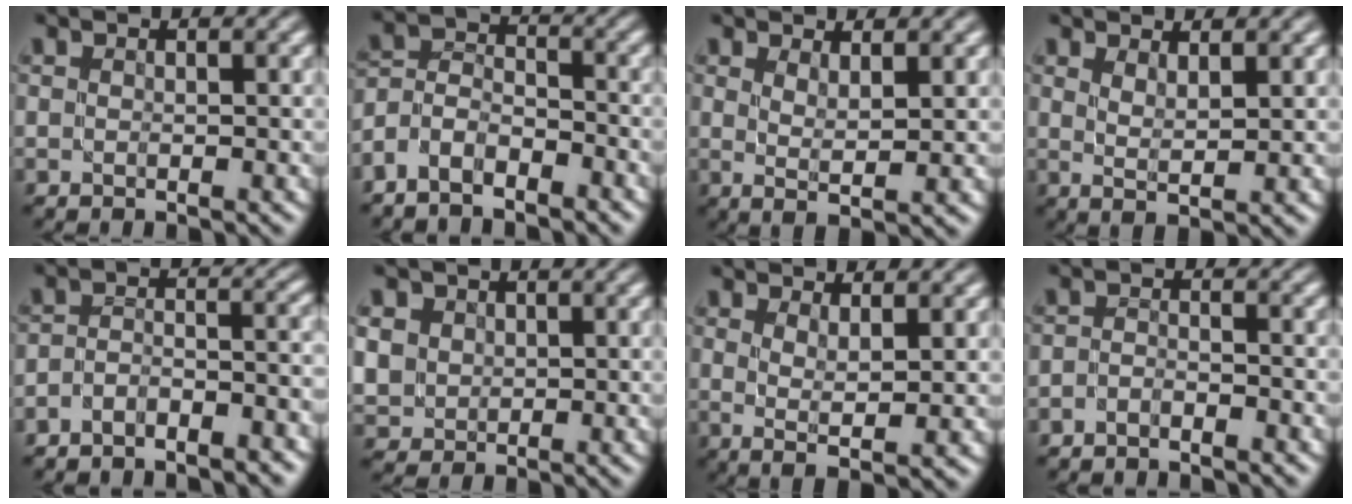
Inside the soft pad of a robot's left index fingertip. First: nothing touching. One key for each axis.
{"total": 4.3, "fx": -3.4, "fy": 2.0, "fz": 1.8, "tx": -0.029, "ty": 0.005, "tz": -0.074}
{"total": 2.3, "fx": 1.3, "fy": 0.4, "fz": 1.9, "tx": -0.029, "ty": -0.009, "tz": 0.021}
{"total": 2.1, "fx": 1.4, "fy": 0.3, "fz": 1.5, "tx": -0.022, "ty": -0.007, "tz": 0.024}
{"total": 4.1, "fx": -3.3, "fy": 1.2, "fz": 2.1, "tx": -0.041, "ty": -0.004, "tz": -0.054}
{"total": 5.4, "fx": 1.7, "fy": 4.6, "fz": 2.2, "tx": -0.077, "ty": 0.019, "tz": 0.027}
{"total": 2.5, "fx": 1.0, "fy": 0.3, "fz": 2.2, "tx": -0.036, "ty": -0.012, "tz": 0.018}
{"total": 1.8, "fx": -1.7, "fy": 0.2, "fz": 0.6, "tx": -0.012, "ty": -0.002, "tz": -0.036}